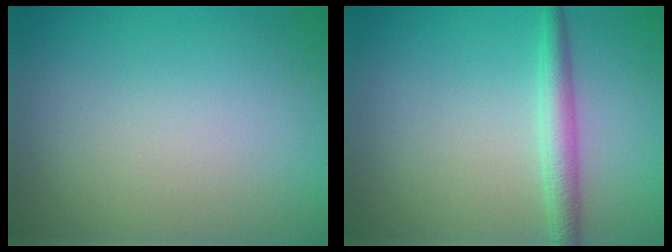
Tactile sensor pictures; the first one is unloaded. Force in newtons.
{"total": 2.5, "press": 2.5, "slide": 0.1}